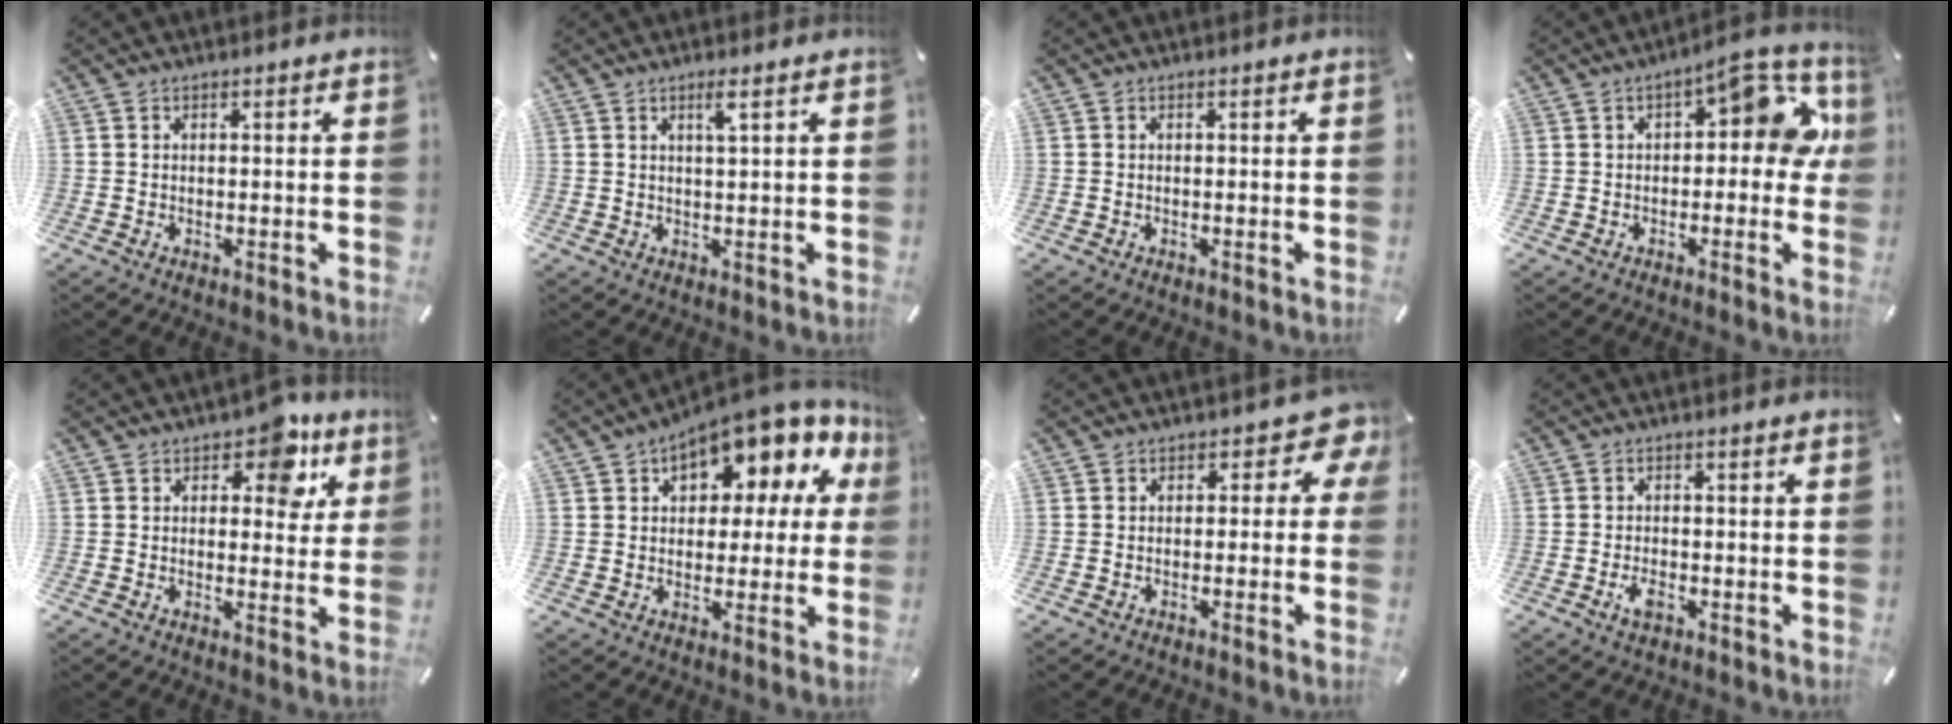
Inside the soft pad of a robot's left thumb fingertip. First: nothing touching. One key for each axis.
{"total": 2.8, "fx": 1.5, "fy": 0.1, "fz": 2.4, "tx": -0.050, "ty": -0.002, "tz": 0.024}
{"total": 0.0}
{"total": 12.0, "fx": 3.2, "fy": 5.3, "fz": 10.3, "tx": -0.126, "ty": -0.020, "tz": 0.051}
{"total": 9.6, "fx": 5.0, "fy": 5.7, "fz": 5.8, "tx": -0.051, "ty": -0.029, "tz": 0.078}
{"total": 11.4, "fx": 7.6, "fy": 5.9, "fz": 6.1, "tx": -0.086, "ty": -0.066, "tz": 0.131}
{"total": 6.5, "fx": 1.4, "fy": 3.9, "fz": 5.0, "tx": -0.064, "ty": -0.006, "tz": 0.022}
{"total": 3.0, "fx": -1.3, "fy": 1.6, "fz": 2.2, "tx": -0.050, "ty": 0.002, "tz": -0.025}